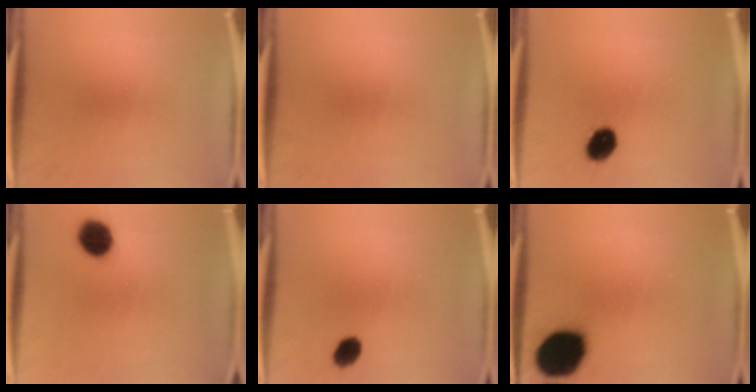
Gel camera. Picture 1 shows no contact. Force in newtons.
{"total": 0.0}
{"total": 6.0}
{"total": 8.1}
{"total": 3.7}
{"total": 19.0}